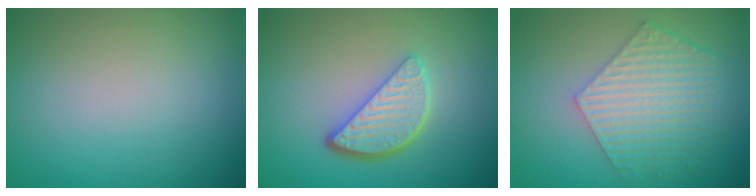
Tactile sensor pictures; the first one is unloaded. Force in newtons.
{"total": 4.0, "press": 3.2, "slide": 2.4}
{"total": 5.7, "press": 4.3, "slide": 3.8}